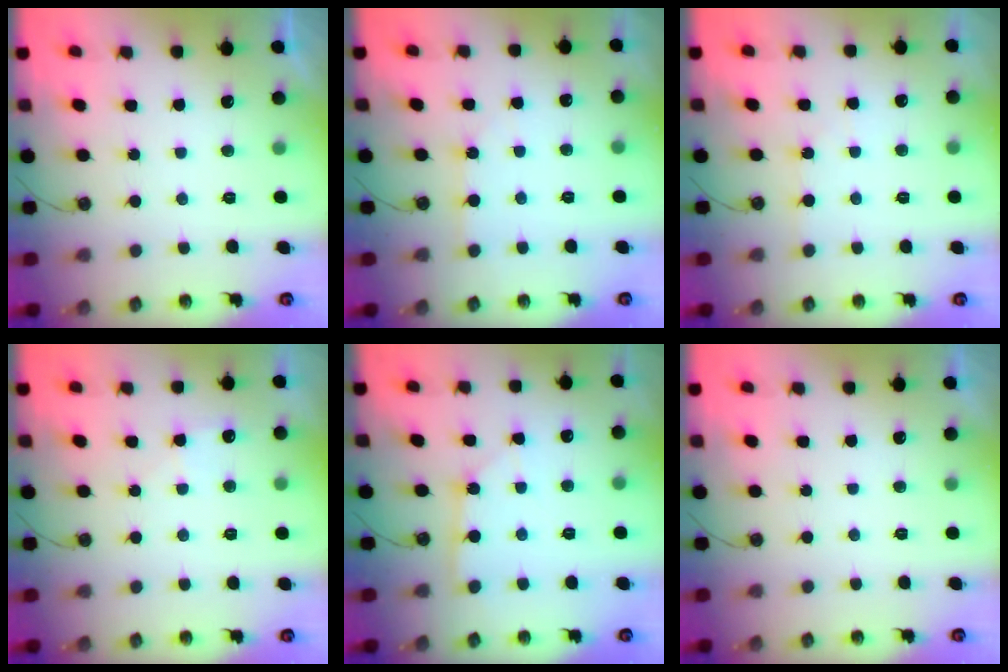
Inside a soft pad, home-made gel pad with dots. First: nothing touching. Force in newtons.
{"total": 4.1, "press": 4.1, "slide": 0.4}
{"total": 2.1, "press": 2.0, "slide": 0.3}
{"total": 3.5, "press": 3.5, "slide": 0.5}
{"total": 2.3, "press": 2.3, "slide": 0.2}
{"total": 0.0}